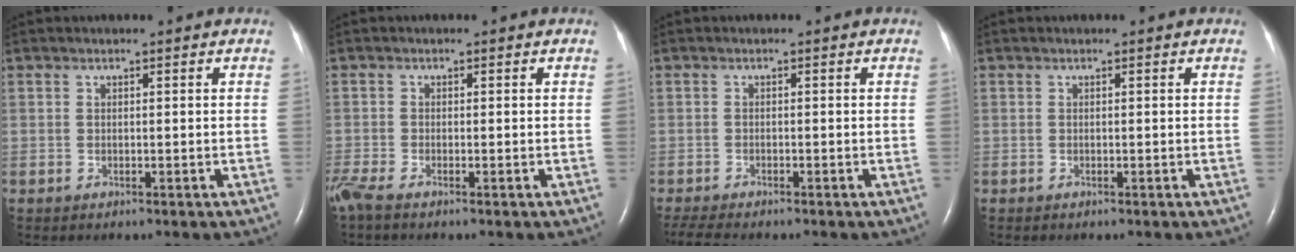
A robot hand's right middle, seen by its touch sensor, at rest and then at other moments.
{"total": 2.8, "force": [-2.2, 0.4, 1.7], "torque": [-0.047, -0.010, -0.047]}
{"total": 5.1, "force": [-4.4, 0.7, 2.5], "torque": [-0.048, -0.010, -0.069]}
{"total": 0.0}